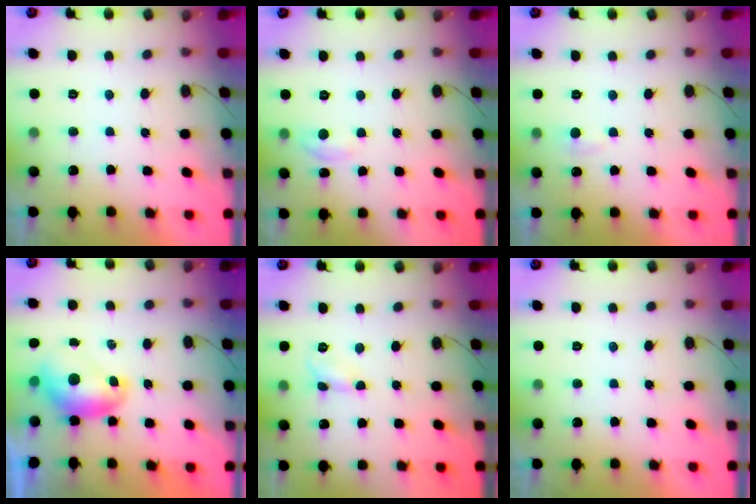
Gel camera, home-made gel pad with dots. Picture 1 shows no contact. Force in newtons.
{"total": 2.7, "press": 2.7, "slide": 0.4}
{"total": 4.0, "press": 3.9, "slide": 0.5}
{"total": 7.7, "press": 7.7, "slide": 0.3}
{"total": 3.2, "press": 3.2, "slide": 0.3}
{"total": 0.0}